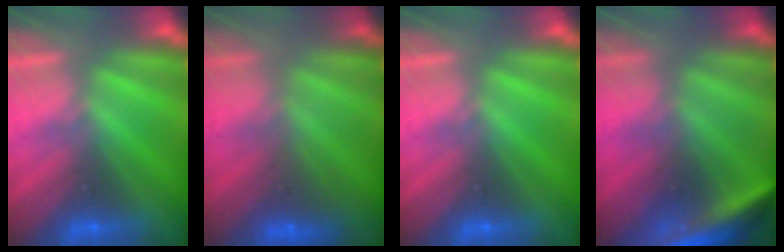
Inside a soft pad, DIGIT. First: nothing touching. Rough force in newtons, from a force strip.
{"total": 2.8}
{"total": 0.0}
{"total": 4.6}